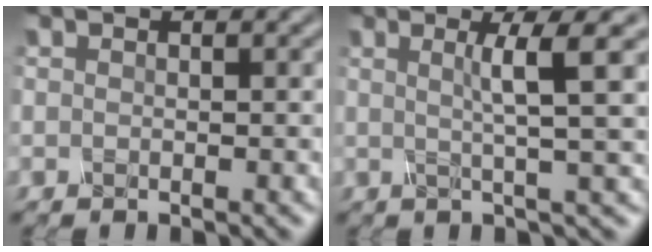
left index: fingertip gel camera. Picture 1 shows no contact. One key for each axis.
{"total": 5.0, "fx": 1.4, "fy": 0.6, "fz": 4.8, "tx": -0.072, "ty": 0.009, "tz": 0.020}